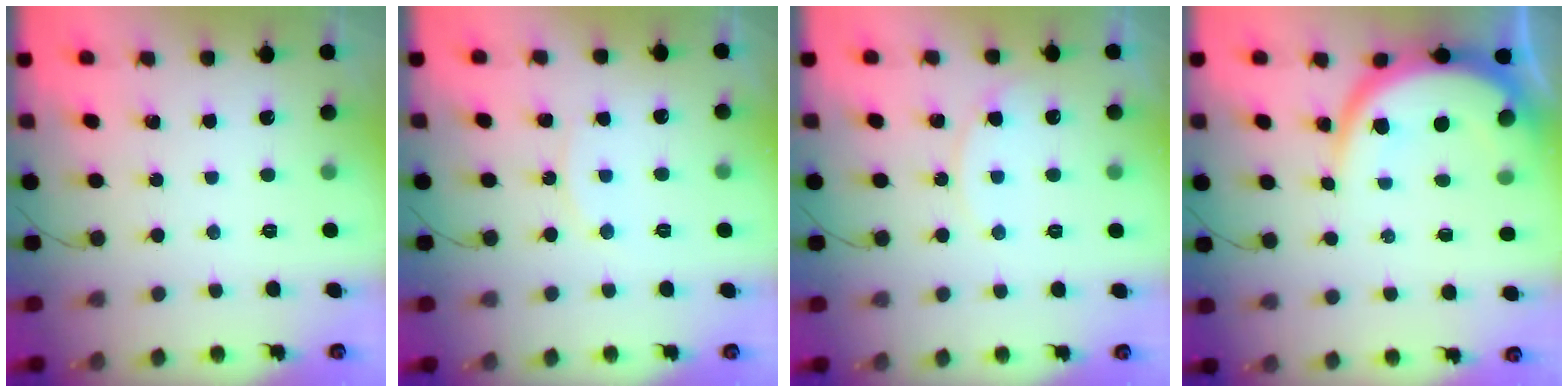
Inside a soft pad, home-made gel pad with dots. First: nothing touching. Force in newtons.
{"total": 6.3, "press": 6.3, "slide": 0.3}
{"total": 6.7, "press": 6.7, "slide": 0.7}
{"total": 10.9, "press": 10.9, "slide": 0.6}